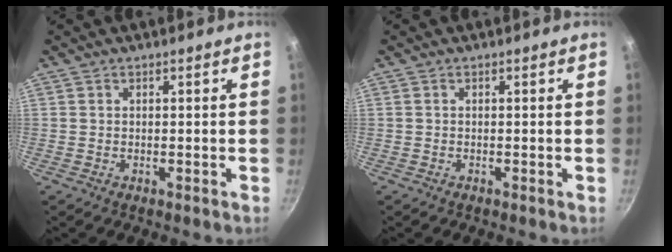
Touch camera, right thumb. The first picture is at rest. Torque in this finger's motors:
{"motor_torque": [2.64, 2.37, 0.22, -0.16, 0.11]}